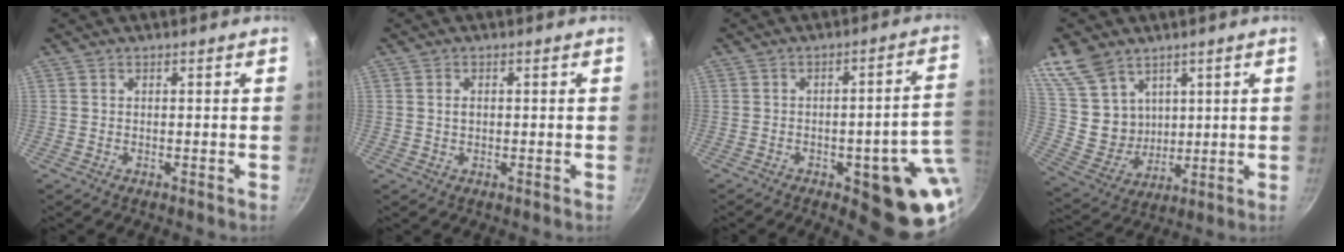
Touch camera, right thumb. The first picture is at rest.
{"total": 1.4, "force": [0.1, 1.0, 1.0], "torque": [-0.015, 0.005, 0.002]}
{"total": 15.5, "force": [-3.3, 5.3, 14.2], "torque": [-0.125, 0.016, -0.040]}
{"total": 13.2, "force": [7.3, 9.6, 5.5], "torque": [-0.079, -0.034, 0.159]}